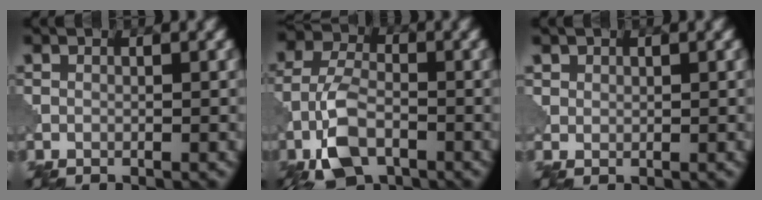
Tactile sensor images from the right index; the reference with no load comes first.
{"total": 6.9, "force": [-3.3, 3.7, 4.8], "torque": [-0.104, 0.004, -0.078]}
{"total": 1.2, "force": [0.6, 1.0, 0.3], "torque": [-0.002, -0.002, 0.013]}